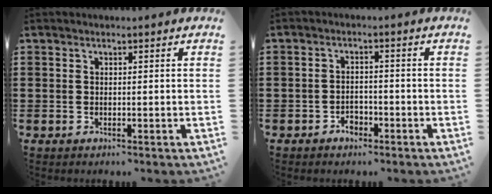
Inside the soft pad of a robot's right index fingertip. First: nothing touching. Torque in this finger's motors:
{"motor_torque": [1.59, 0.54, -0.04, -0.01]}